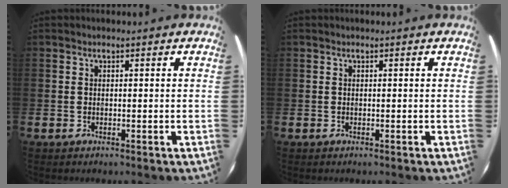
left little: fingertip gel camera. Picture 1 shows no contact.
{"total": 0.0}